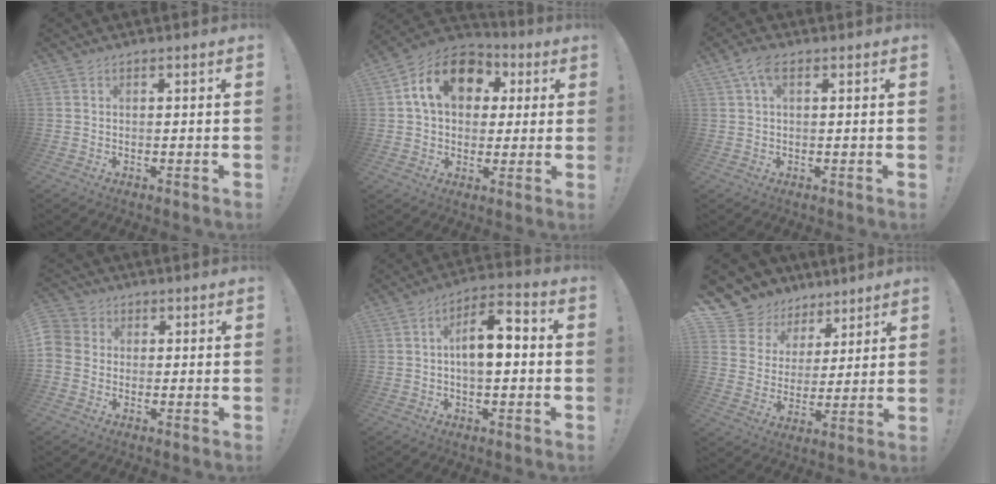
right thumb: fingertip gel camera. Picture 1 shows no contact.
{"total": 16.4, "force": [5.4, 11.8, 10.0], "torque": [-0.159, 0.002, 0.101]}
{"total": 4.9, "force": [1.8, 2.3, 4.0], "torque": [-0.072, 0.003, 0.031]}
{"total": 5.0, "force": [-0.7, 4.6, 1.9], "torque": [-0.048, 0.010, -0.012]}
{"total": 9.8, "force": [-0.3, 4.7, 8.6], "torque": [-0.118, 0.009, -0.006]}
{"total": 9.9, "force": [6.5, 7.3, 1.6], "torque": [-0.035, -0.058, 0.132]}